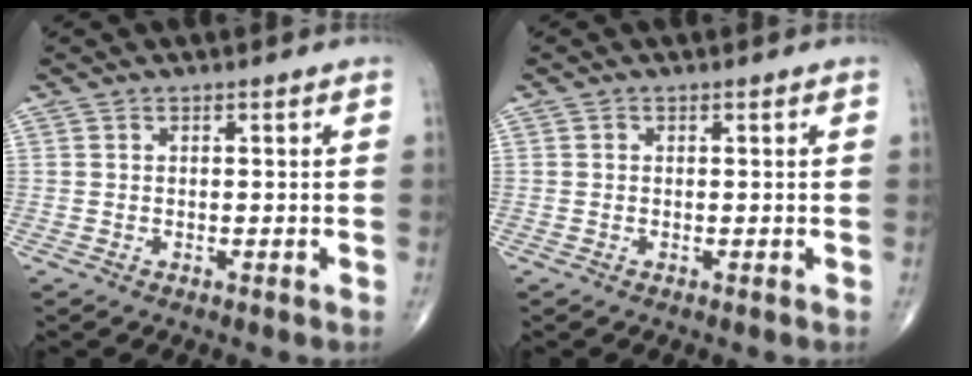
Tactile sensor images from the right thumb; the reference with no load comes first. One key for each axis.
{"total": 0.0}